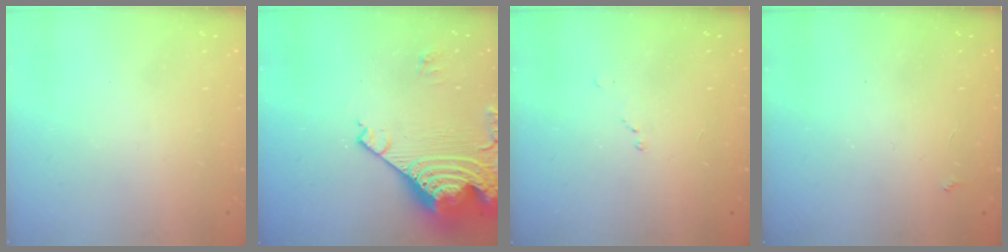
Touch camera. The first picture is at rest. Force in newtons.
{"total": 17.9, "press": 17.8, "slide": 1.9}
{"total": 7.6, "press": 7.6, "slide": 0.9}
{"total": 2.4, "press": 2.3, "slide": 0.4}